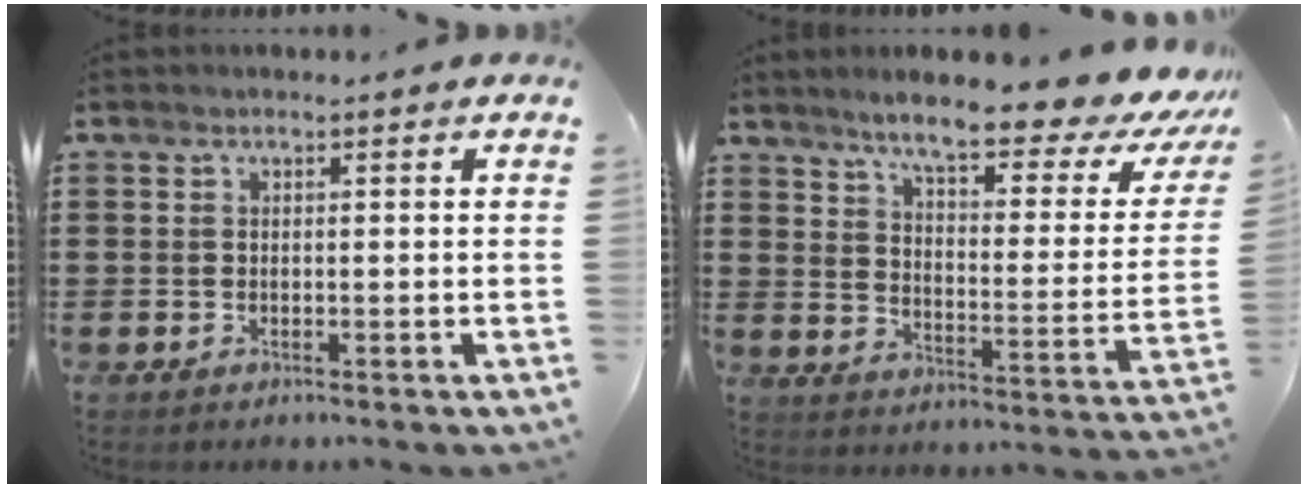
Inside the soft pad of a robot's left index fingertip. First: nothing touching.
{"total": 8.9, "force": [7.2, 0.3, 5.3], "torque": [-0.109, -0.049, 0.110]}